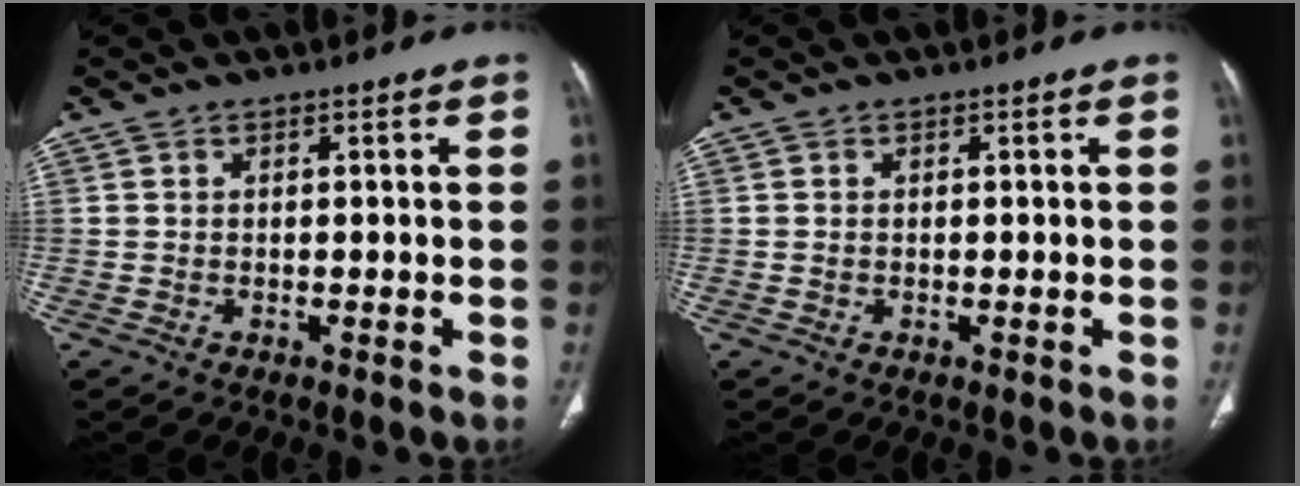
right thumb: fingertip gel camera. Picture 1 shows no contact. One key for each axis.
{"total": 0.0}